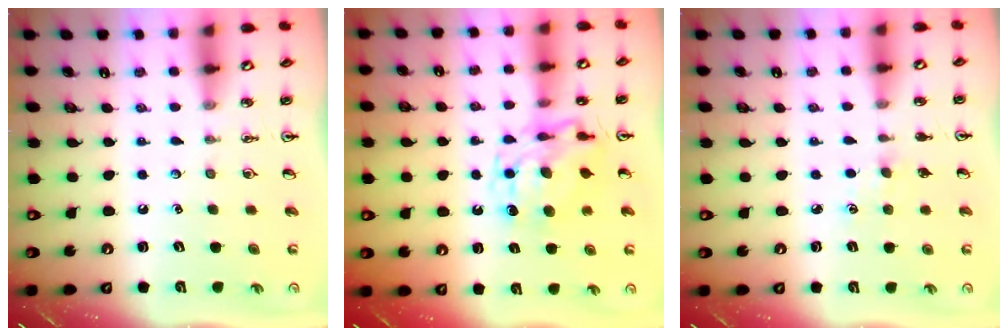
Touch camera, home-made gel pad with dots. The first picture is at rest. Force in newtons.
{"total": 11.1, "press": 11.0, "slide": 1.4}
{"total": 2.2, "press": 2.2, "slide": 0.3}